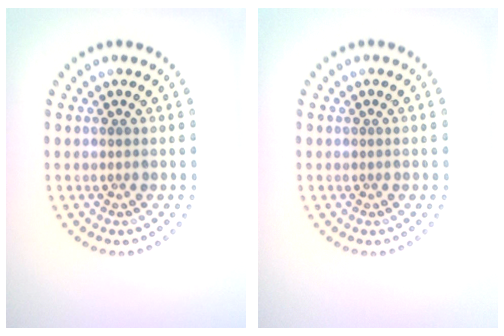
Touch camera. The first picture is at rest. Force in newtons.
{"total": 0.0}